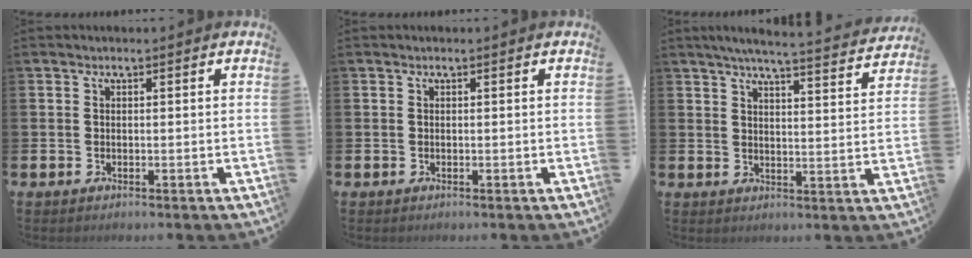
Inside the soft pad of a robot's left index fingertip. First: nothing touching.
{"total": 0.0}
{"total": 5.7, "force": [5.4, -0.1, 2.0], "torque": [-0.041, -0.036, 0.090]}